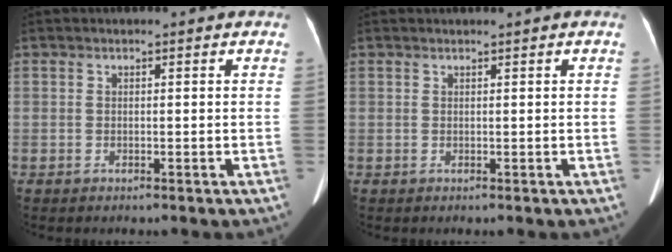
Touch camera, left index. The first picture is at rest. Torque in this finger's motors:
{"motor_torque": [-0.40, 0.16, -0.89, -0.10]}